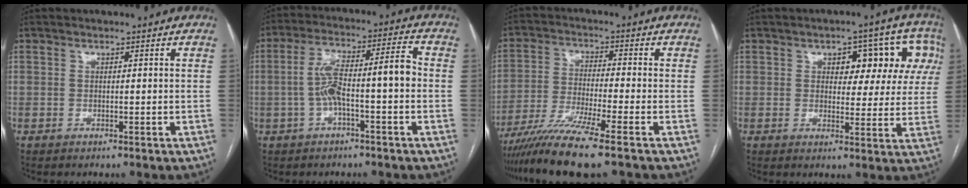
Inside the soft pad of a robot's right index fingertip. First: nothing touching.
{"total": 9.4, "force": [-1.3, 1.6, 9.2], "torque": [-0.164, 0.043, -0.020]}
{"total": 10.6, "force": [-7.9, -1.3, 6.9], "torque": [-0.130, -0.032, -0.143]}
{"total": 10.2, "force": [3.6, 5.4, 7.9], "torque": [-0.076, 0.035, 0.044]}